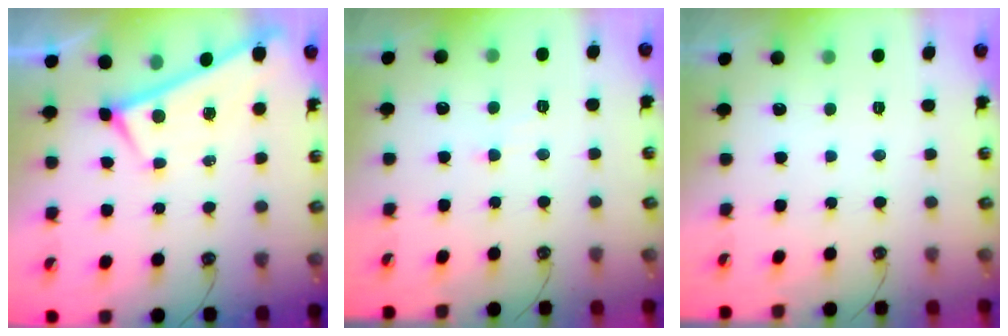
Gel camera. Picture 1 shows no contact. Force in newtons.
{"total": 0.9, "press": 0.8, "slide": 0.3}
{"total": 0.0}